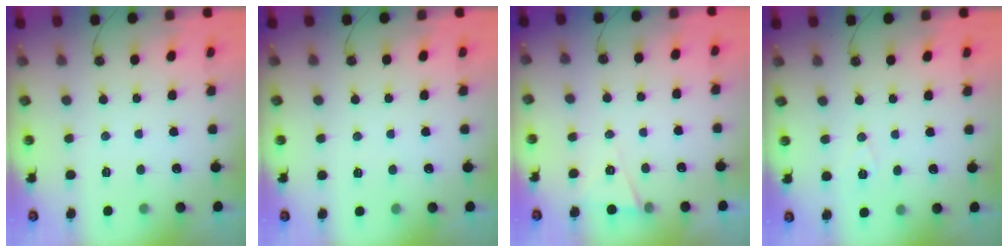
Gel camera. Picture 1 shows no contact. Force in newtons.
{"total": 2.8, "press": 2.2, "slide": 1.6}
{"total": 6.3, "press": 4.2, "slide": 4.7}
{"total": 6.2, "press": 4.4, "slide": 4.4}